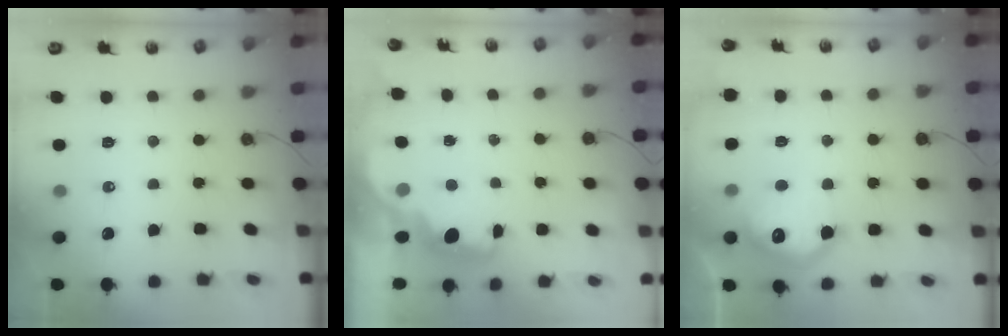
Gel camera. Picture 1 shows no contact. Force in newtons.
{"total": 2.0, "press": 1.9, "slide": 0.7}
{"total": 12.5, "press": 12.5, "slide": 0.9}